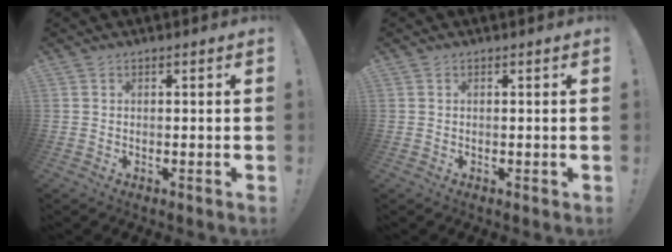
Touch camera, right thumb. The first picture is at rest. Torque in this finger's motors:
{"motor_torque": [0.00, 0.01, -0.28, 0.28, 0.06]}